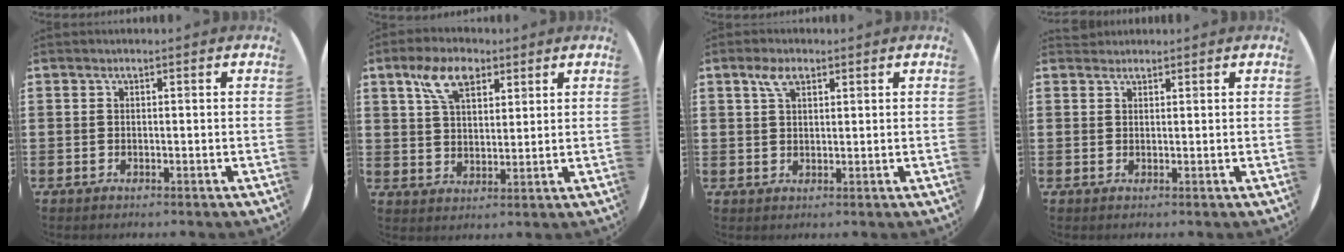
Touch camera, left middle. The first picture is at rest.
{"total": 7.2, "force": [4.3, 3.7, 4.3], "torque": [-0.082, 0.007, 0.077]}
{"total": 3.1, "force": [2.0, 1.5, 1.9], "torque": [-0.044, 0.006, 0.036]}
{"total": 1.0, "force": [1.0, 0.3, -0.1], "torque": [0.001, 0.002, 0.020]}